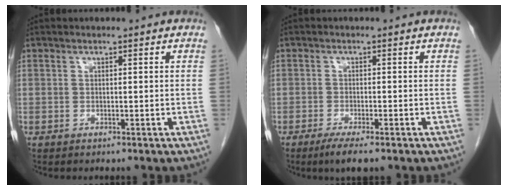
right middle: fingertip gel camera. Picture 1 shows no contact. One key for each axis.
{"total": 4.1, "fx": -2.8, "fy": 0.5, "fz": 2.9, "tx": -0.049, "ty": -0.010, "tz": -0.045}